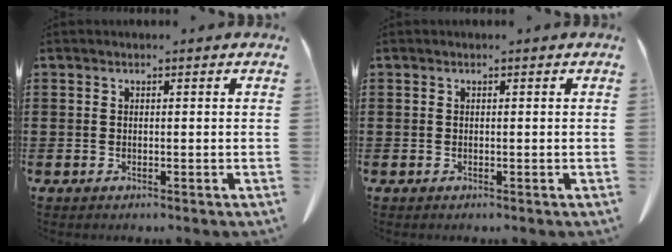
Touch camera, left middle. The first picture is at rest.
{"total": 0.0}